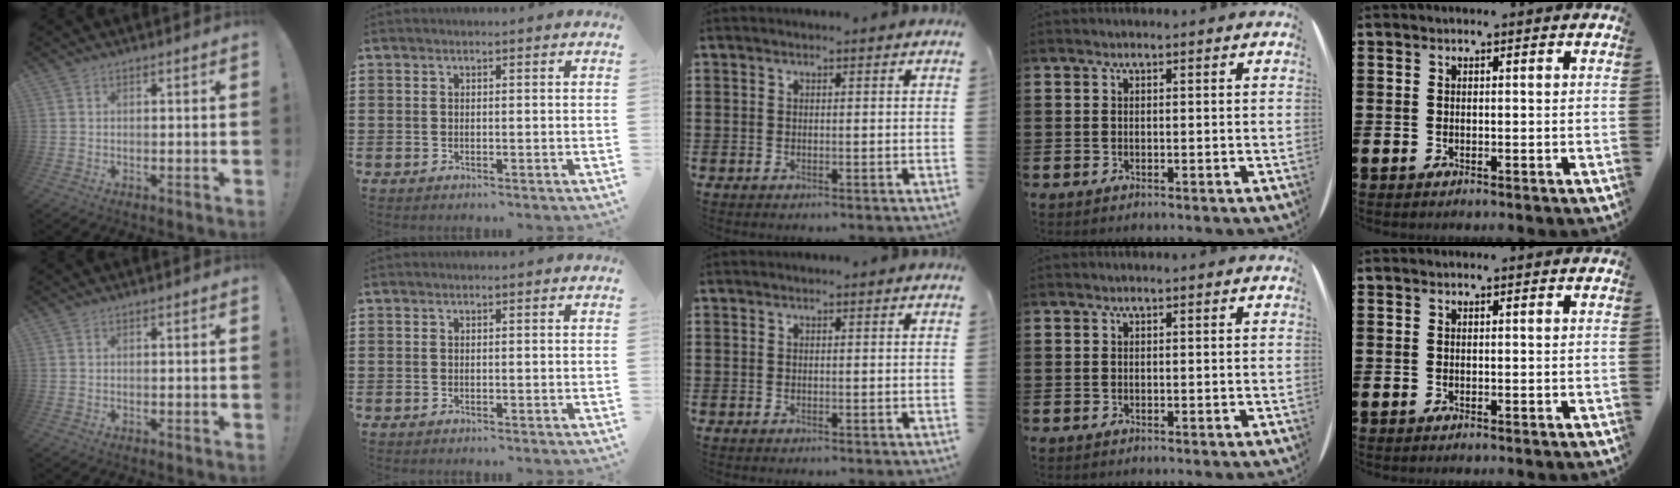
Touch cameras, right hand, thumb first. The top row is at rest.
{}